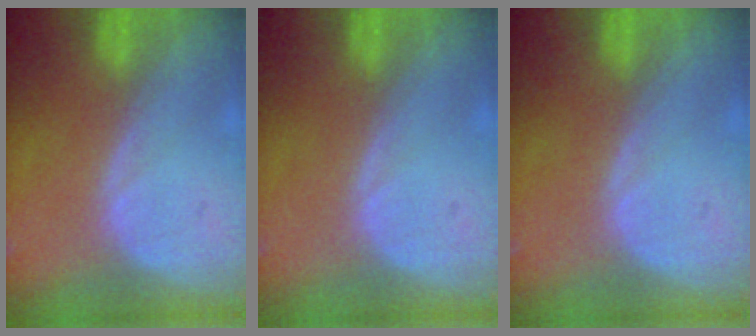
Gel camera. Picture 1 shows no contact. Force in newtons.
{"total": 0.0}
{"total": 0.0}